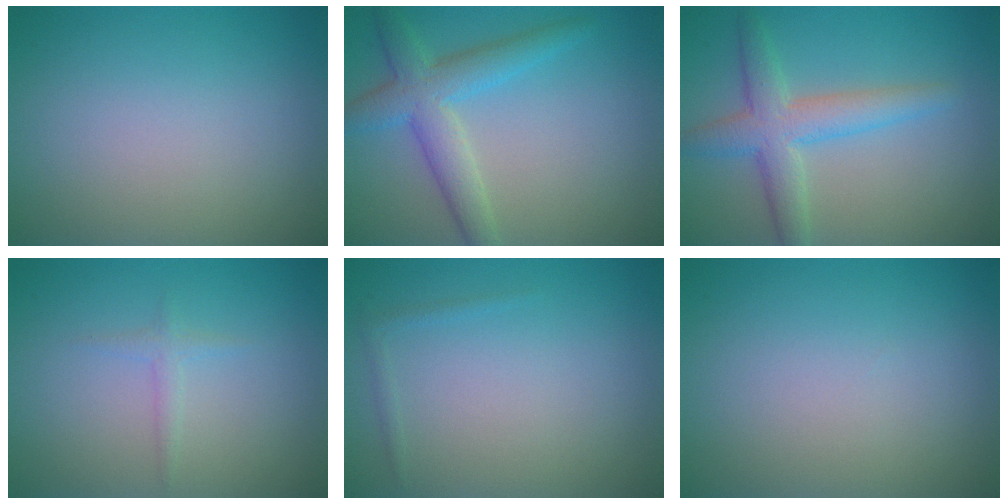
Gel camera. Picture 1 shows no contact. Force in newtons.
{"total": 4.6, "press": 4.6, "slide": 0.0}
{"total": 4.4, "press": 4.4, "slide": 0.0}
{"total": 1.0, "press": 1.0, "slide": 0.1}
{"total": 0.6, "press": 0.6, "slide": 0.1}
{"total": 0.0}